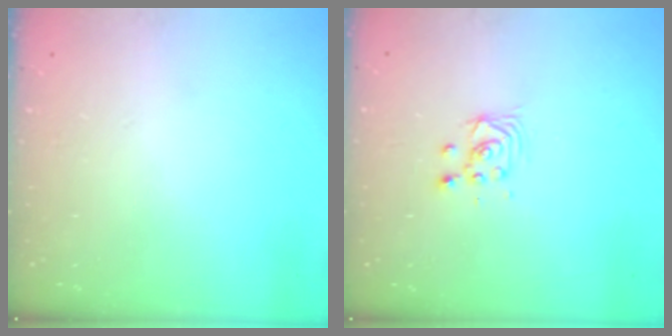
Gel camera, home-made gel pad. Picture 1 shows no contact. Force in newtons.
{"total": 3.3, "press": 3.3, "slide": 0.4}